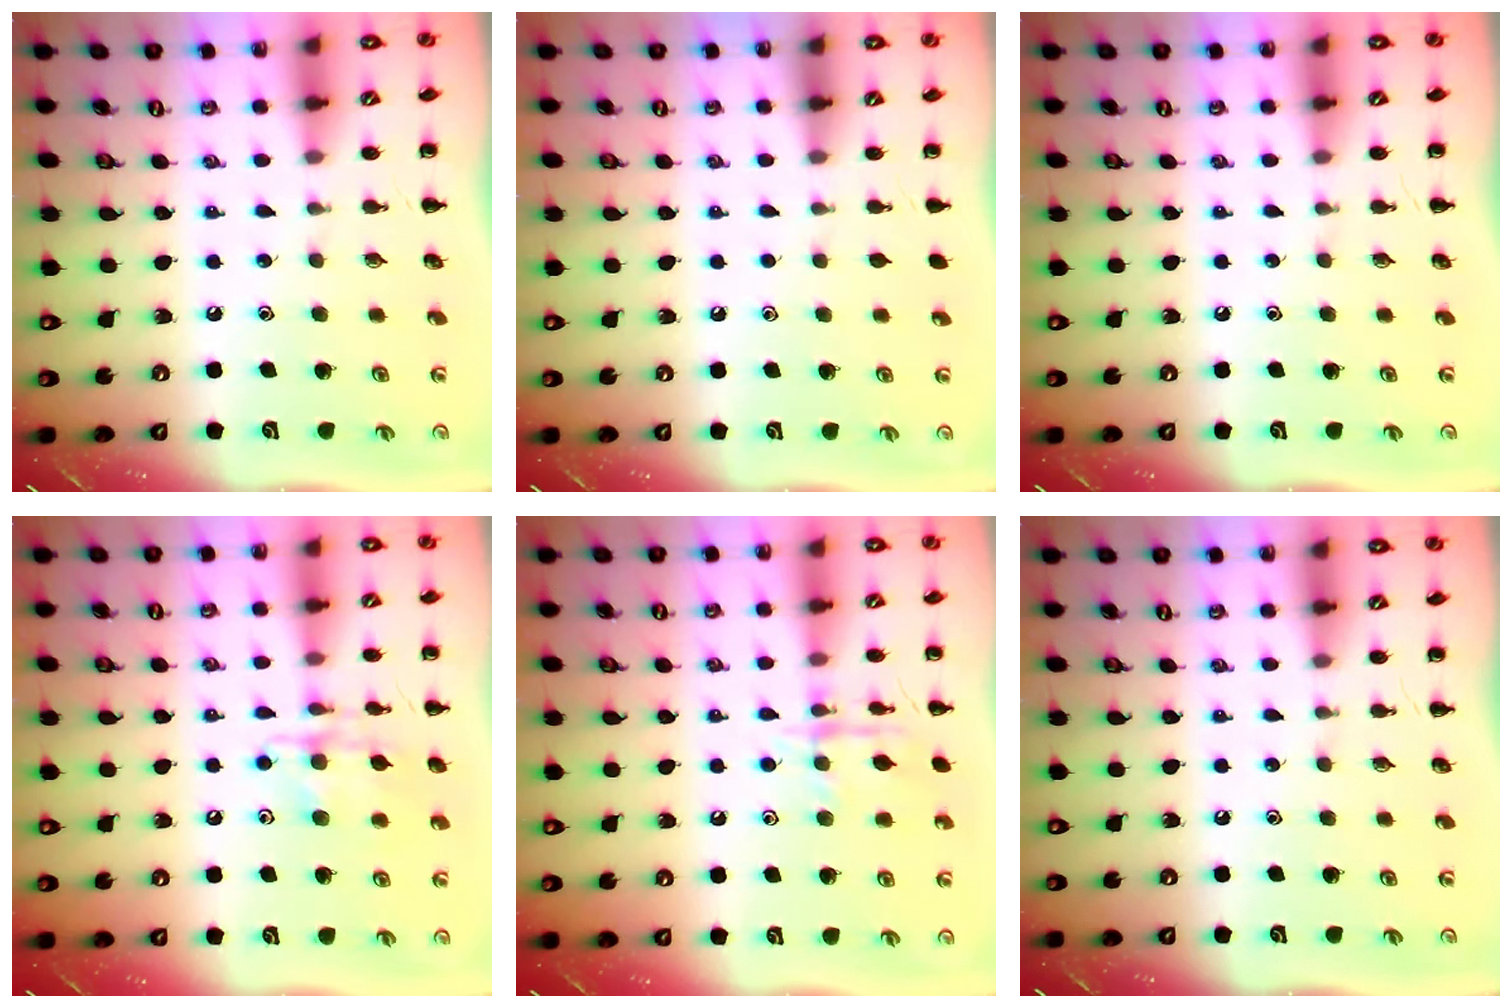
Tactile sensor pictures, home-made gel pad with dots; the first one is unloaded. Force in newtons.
{"total": 0.6, "press": 0.6, "slide": 0.1}
{"total": 0.0}
{"total": 10.9, "press": 10.8, "slide": 1.5}
{"total": 10.7, "press": 10.7, "slide": 0.6}
{"total": 0.0}